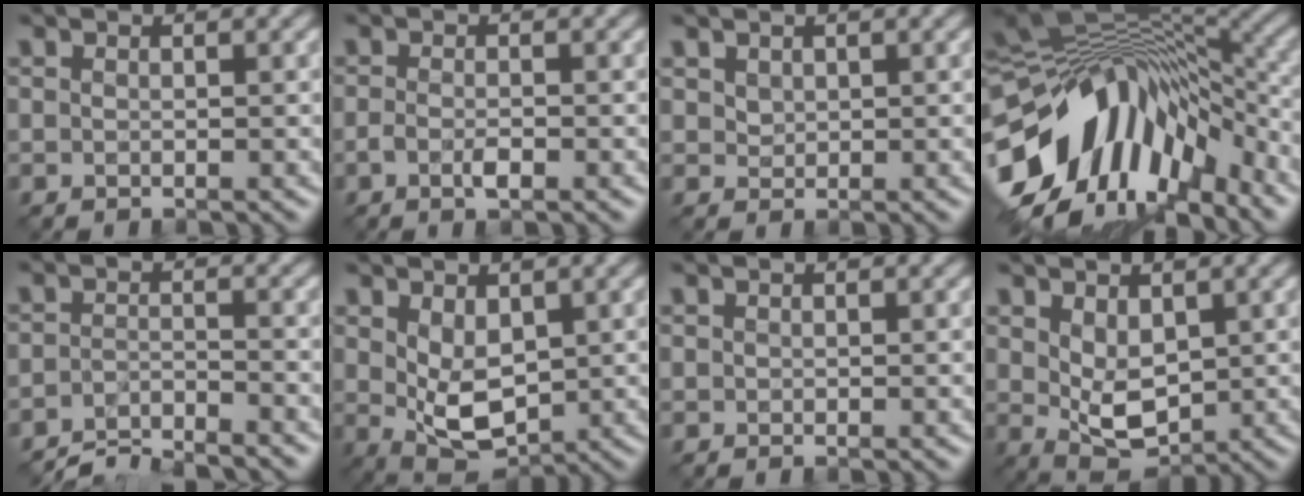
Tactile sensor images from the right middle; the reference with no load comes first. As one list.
[{"total": 1.7, "force": [-0.8, 0.6, 1.3], "torque": [-0.029, -0.002, -0.017]}, {"total": 1.0, "force": [0.6, 0.7, 0.3], "torque": [-0.005, -0.003, 0.016]}, {"total": 15.8, "force": [-4.8, 9.3, 11.8], "torque": [-0.213, -0.002, -0.075]}, {"total": 4.3, "force": [-4.1, 0.7, 1.2], "torque": [-0.020, -0.002, -0.078]}, {"total": 4.8, "force": [0.5, 2.9, 3.8], "torque": [-0.077, -0.010, 0.022]}, {"total": 0.0}, {"total": 4.2, "force": [0.6, 2.7, 3.2], "torque": [-0.065, -0.008, 0.025]}]